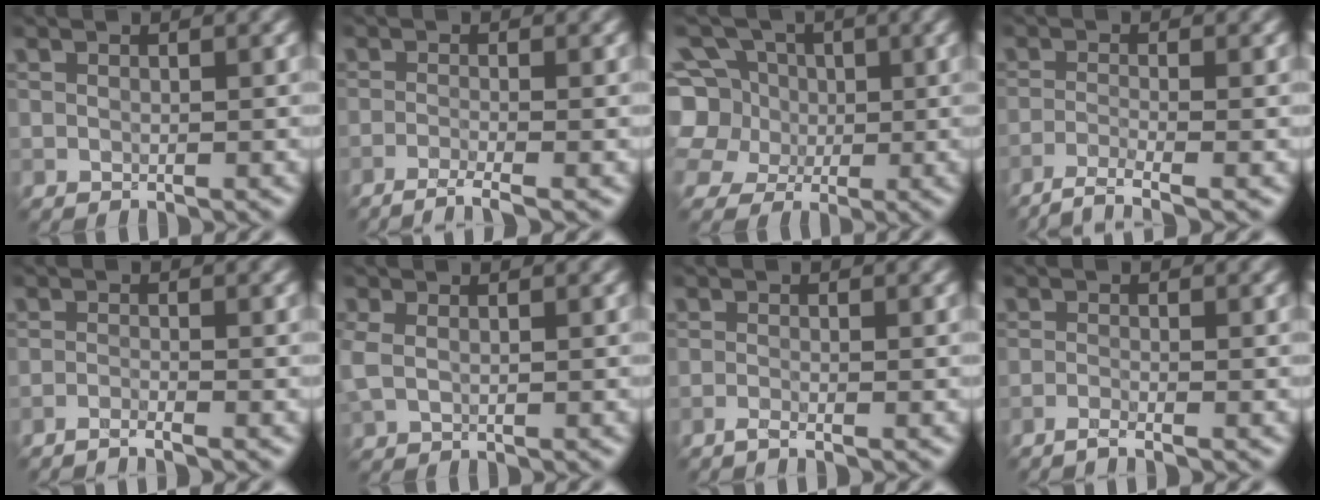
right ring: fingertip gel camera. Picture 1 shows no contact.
{"total": 2.8, "force": [-1.9, 0.4, 1.9], "torque": [-0.035, 0.001, -0.047]}
{"total": 10.1, "force": [2.8, 8.7, 4.5], "torque": [-0.106, 0.038, 0.012]}
{"total": 2.9, "force": [-2.1, 0.4, 2.0], "torque": [-0.036, -0.001, -0.054]}
{"total": 1.6, "force": [-1.4, 0.1, 0.8], "torque": [-0.019, 0.001, -0.035]}
{"total": 1.5, "force": [0.1, 1.0, 1.0], "torque": [-0.032, 0.002, -0.002]}
{"total": 1.0, "force": [-0.8, 0.1, 0.7], "torque": [-0.014, -0.002, -0.021]}
{"total": 1.5, "force": [-1.1, 0.1, 0.9], "torque": [-0.018, 0.000, -0.032]}